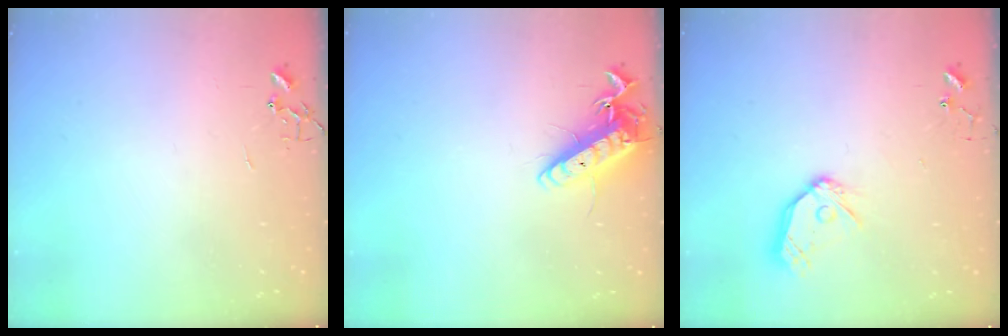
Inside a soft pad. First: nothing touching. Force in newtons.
{"total": 13.9, "press": 13.9, "slide": 1.3}
{"total": 12.1, "press": 12.0, "slide": 1.3}